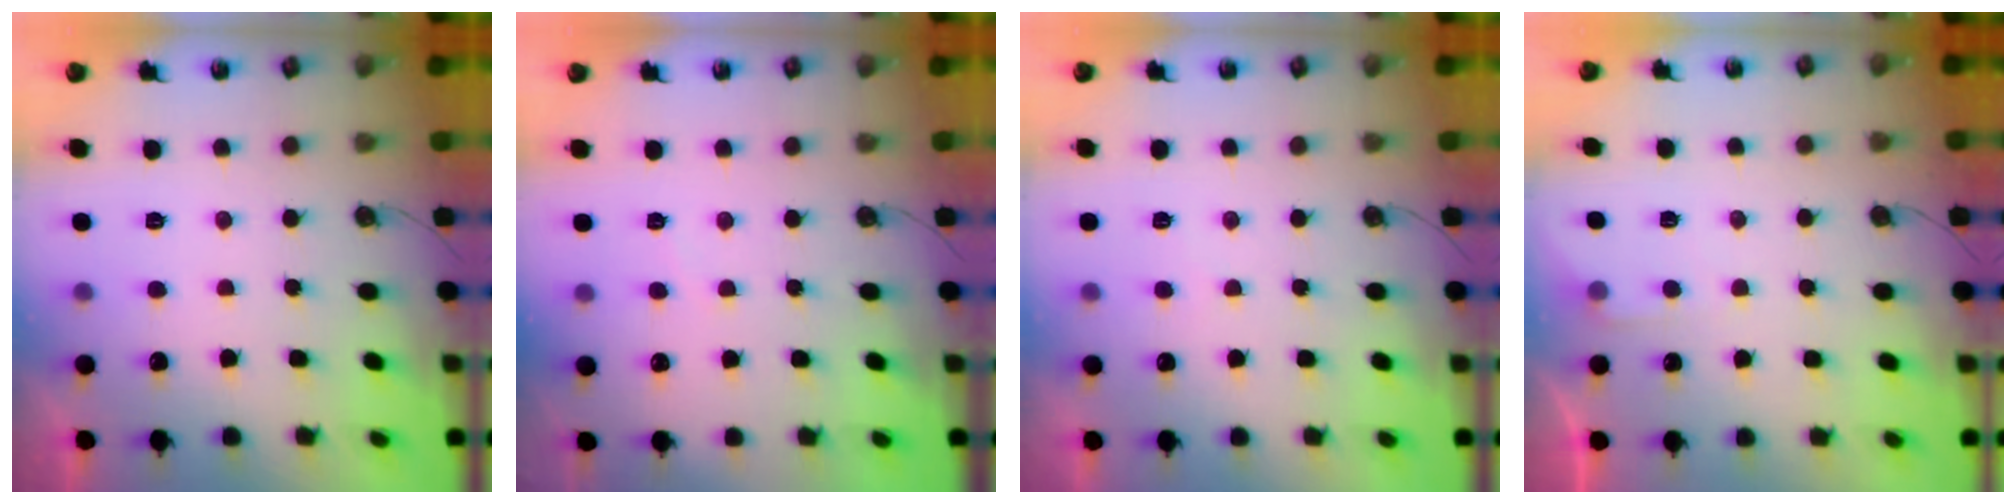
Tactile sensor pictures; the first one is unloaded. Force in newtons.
{"total": 2.8, "press": 2.8, "slide": 0.4}
{"total": 3.4, "press": 3.4, "slide": 0.5}
{"total": 3.7, "press": 3.7, "slide": 0.6}